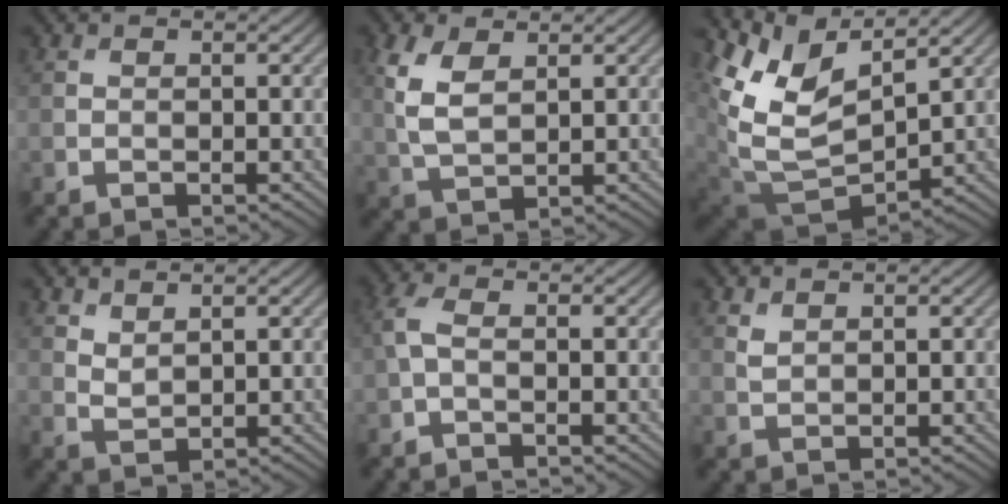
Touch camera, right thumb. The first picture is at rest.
{"total": 5.4, "force": [2.0, 2.8, 4.2], "torque": [-0.112, 0.002, 0.041]}
{"total": 9.8, "force": [5.2, 5.0, 6.7], "torque": [-0.157, -0.007, 0.109]}
{"total": 2.4, "force": [1.9, 0.8, 1.2], "torque": [-0.030, -0.004, 0.046]}
{"total": 2.6, "force": [-0.2, 1.1, 2.4], "torque": [-0.061, 0.007, -0.010]}
{"total": 1.3, "force": [1.0, 0.5, 0.6], "torque": [-0.022, -0.003, 0.026]}